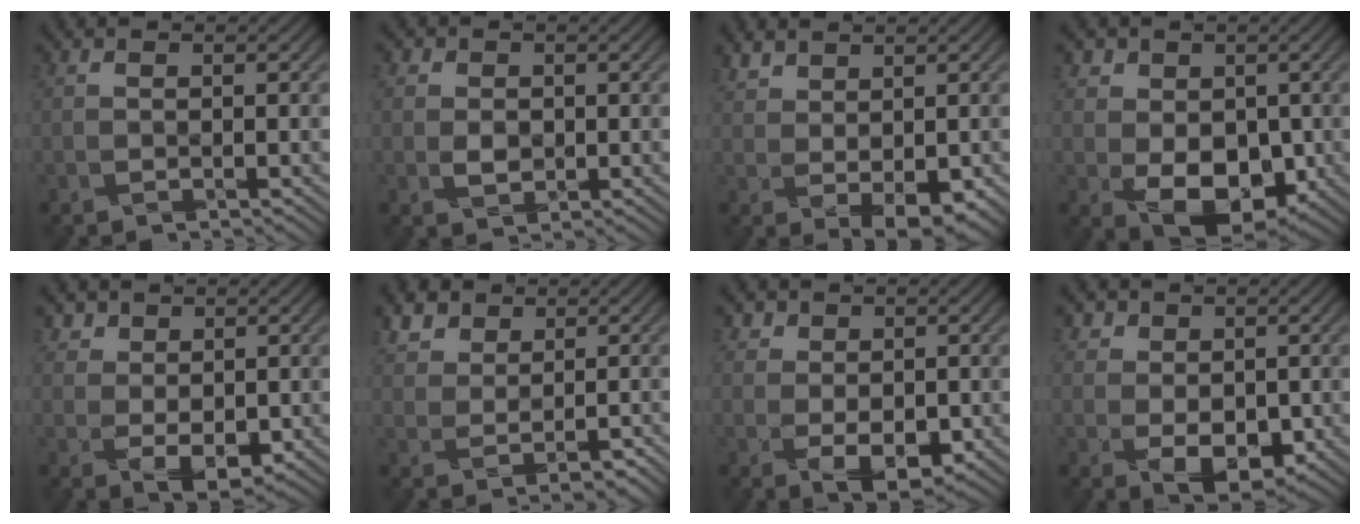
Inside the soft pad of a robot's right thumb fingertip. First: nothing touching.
{"total": 2.4, "force": [0.2, 2.2, 1.0], "torque": [-0.023, 0.001, 0.001]}
{"total": 4.3, "force": [1.6, 2.4, 3.1], "torque": [-0.068, 0.000, 0.039]}
{"total": 8.3, "force": [-0.2, 6.5, 5.1], "torque": [-0.102, -0.015, -0.002]}
{"total": 4.0, "force": [1.6, 2.9, 2.3], "torque": [-0.050, -0.008, 0.036]}
{"total": 4.3, "force": [2.6, 2.9, 1.9], "torque": [-0.045, 0.008, 0.053]}
{"total": 4.4, "force": [0.7, 3.3, 2.9], "torque": [-0.057, -0.007, 0.013]}
{"total": 5.2, "force": [0.9, 4.1, 3.1], "torque": [-0.067, -0.009, 0.019]}